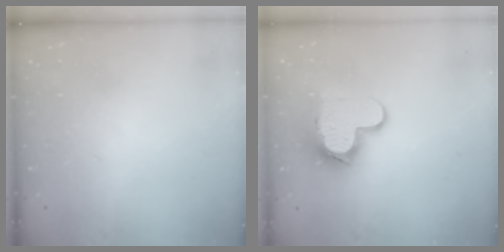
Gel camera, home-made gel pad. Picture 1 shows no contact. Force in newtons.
{"total": 11.7, "press": 11.7, "slide": 1.0}